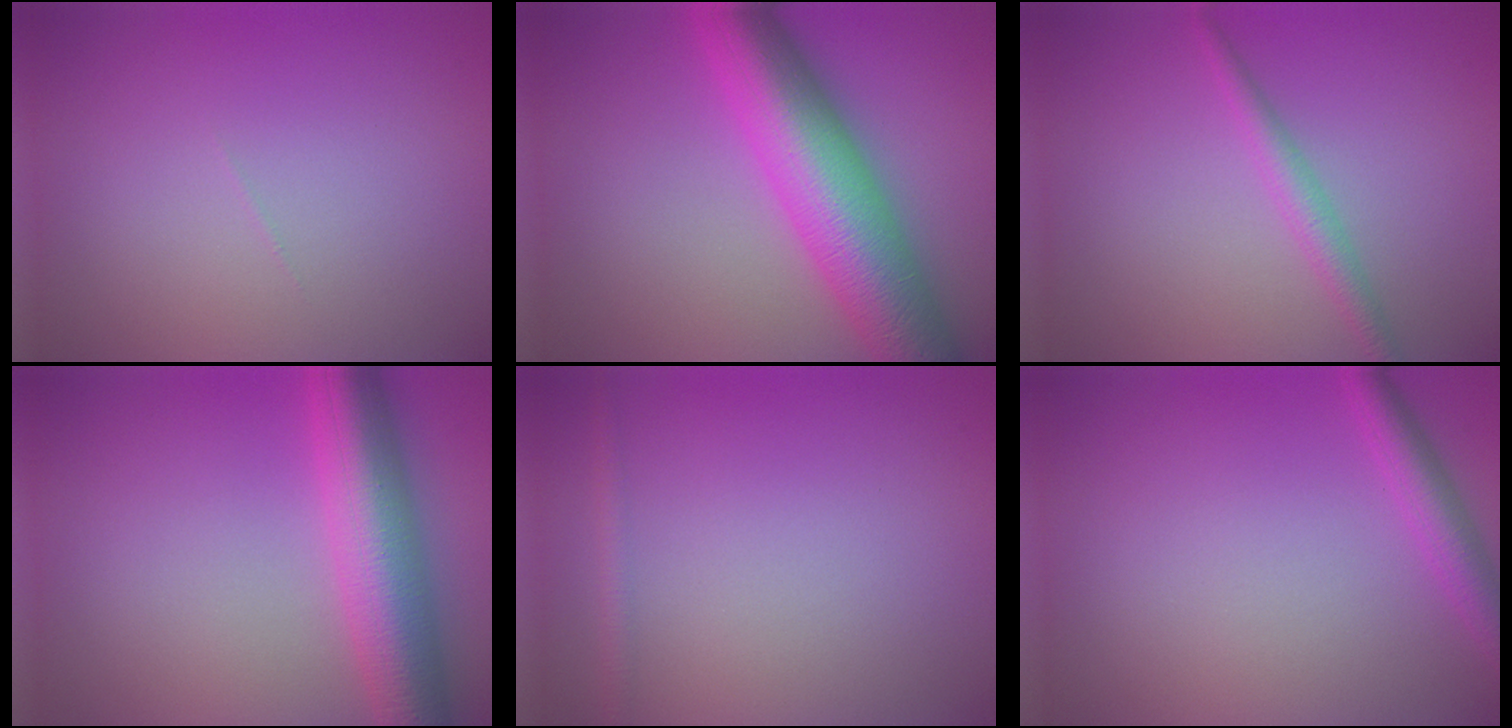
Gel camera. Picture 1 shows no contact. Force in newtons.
{"total": 10.8, "press": 10.8, "slide": 0.2}
{"total": 2.1, "press": 2.1, "slide": 0.0}
{"total": 8.5, "press": 8.4, "slide": 0.1}
{"total": 1.3, "press": 1.3, "slide": 0.1}
{"total": 2.7, "press": 2.7, "slide": 0.2}